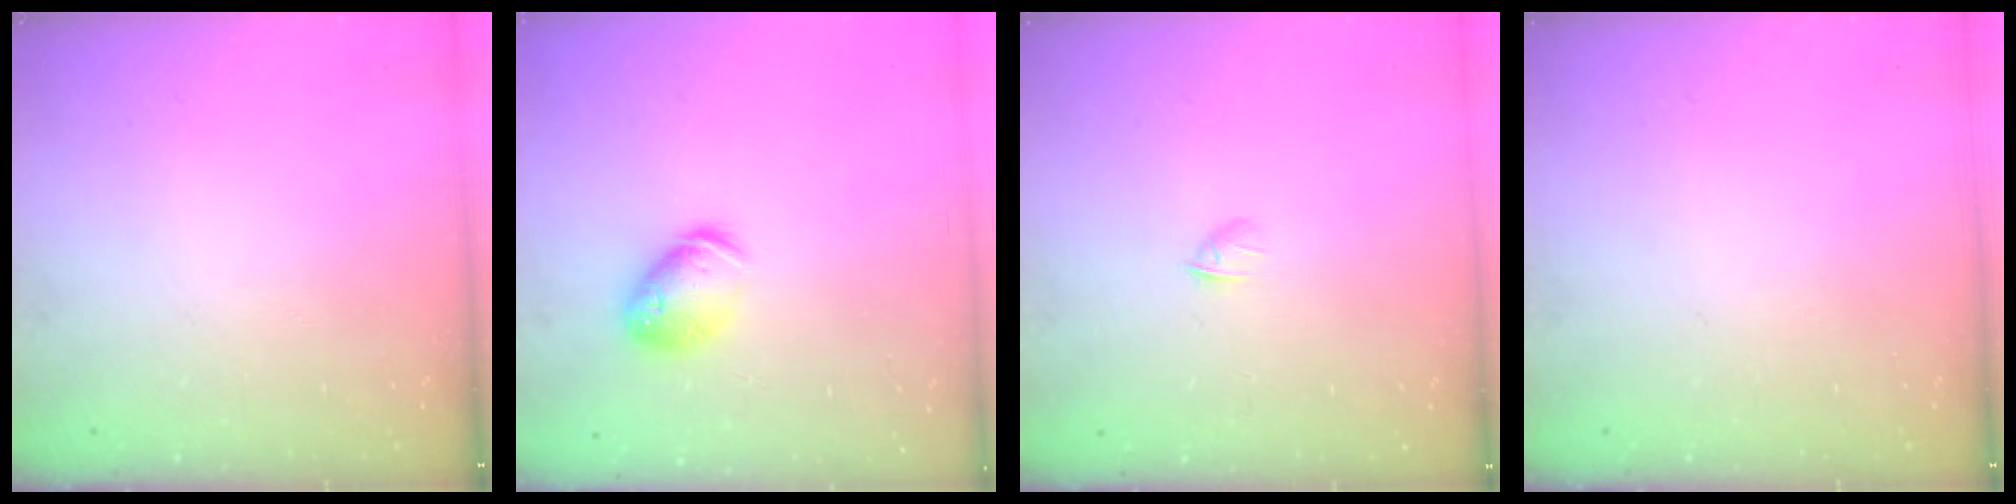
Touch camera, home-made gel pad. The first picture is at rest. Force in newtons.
{"total": 10.7, "press": 10.6, "slide": 1.5}
{"total": 2.8, "press": 2.7, "slide": 0.7}
{"total": 0.0}